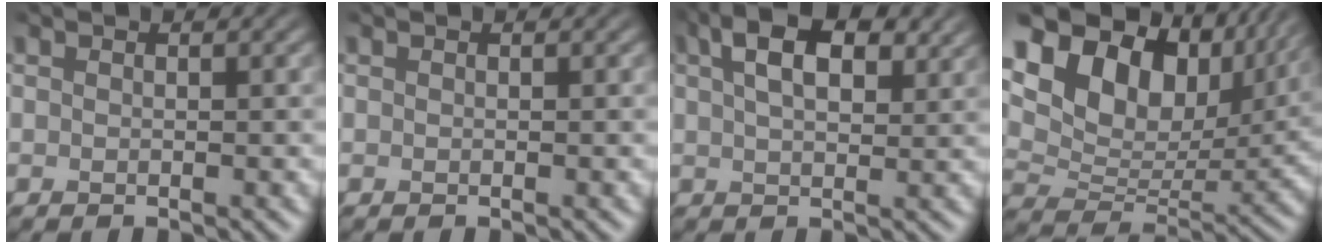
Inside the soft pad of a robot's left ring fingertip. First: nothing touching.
{"total": 0.0}
{"total": 5.7, "force": [2.7, 2.8, 4.2], "torque": [-0.073, 0.011, 0.040]}
{"total": 15.3, "force": [8.0, 9.5, 9.1], "torque": [-0.159, 0.042, 0.139]}